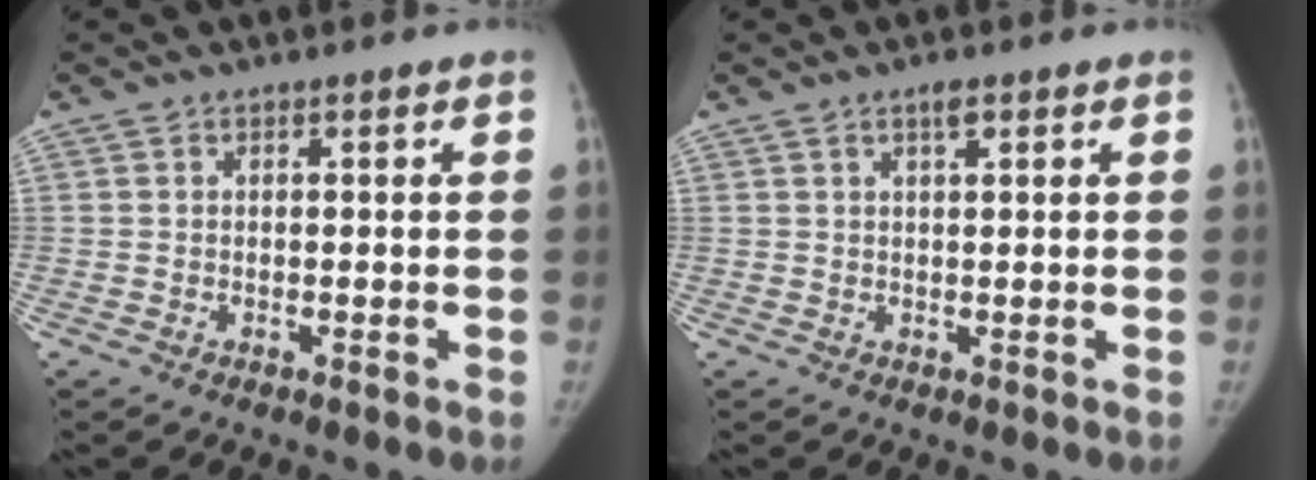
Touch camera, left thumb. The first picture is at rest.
{"total": 1.9, "force": [1.1, 0.5, 1.5], "torque": [-0.025, -0.001, 0.019]}